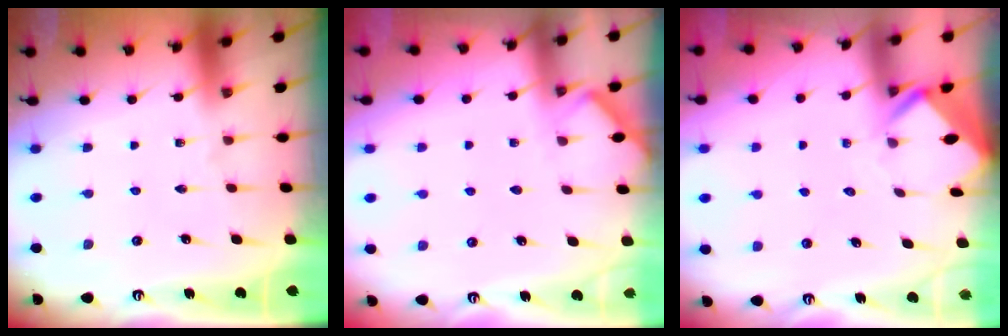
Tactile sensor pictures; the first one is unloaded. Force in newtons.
{"total": 3.0, "press": 2.9, "slide": 0.3}
{"total": 2.6, "press": 2.6, "slide": 0.1}